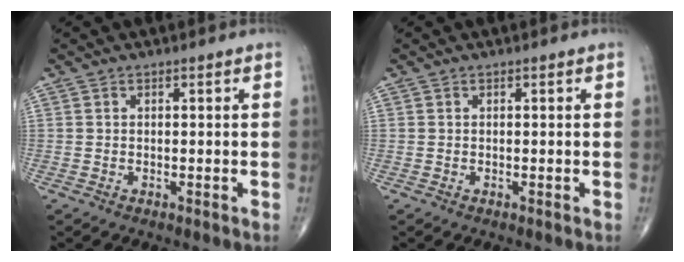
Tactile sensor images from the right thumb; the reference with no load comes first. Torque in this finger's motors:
{"motor_torque": [0.00, 0.00, -0.02, 0.01, 0.00]}